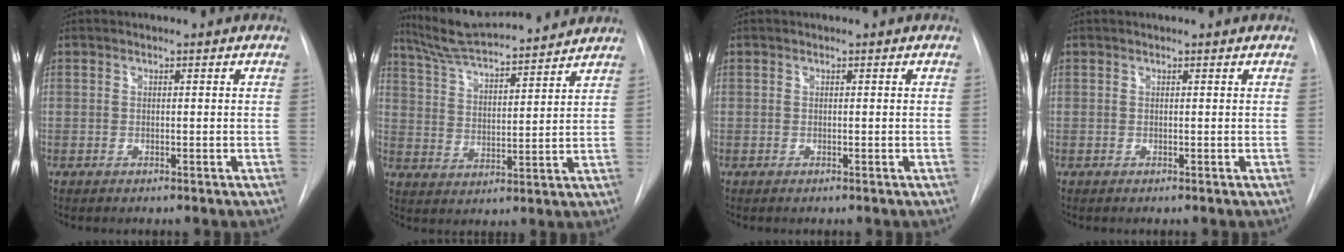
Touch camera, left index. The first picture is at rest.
{"total": 15.5, "force": [14.2, 1.0, 6.2], "torque": [-0.115, 0.015, 0.233]}
{"total": 0.0}
{"total": 0.0}